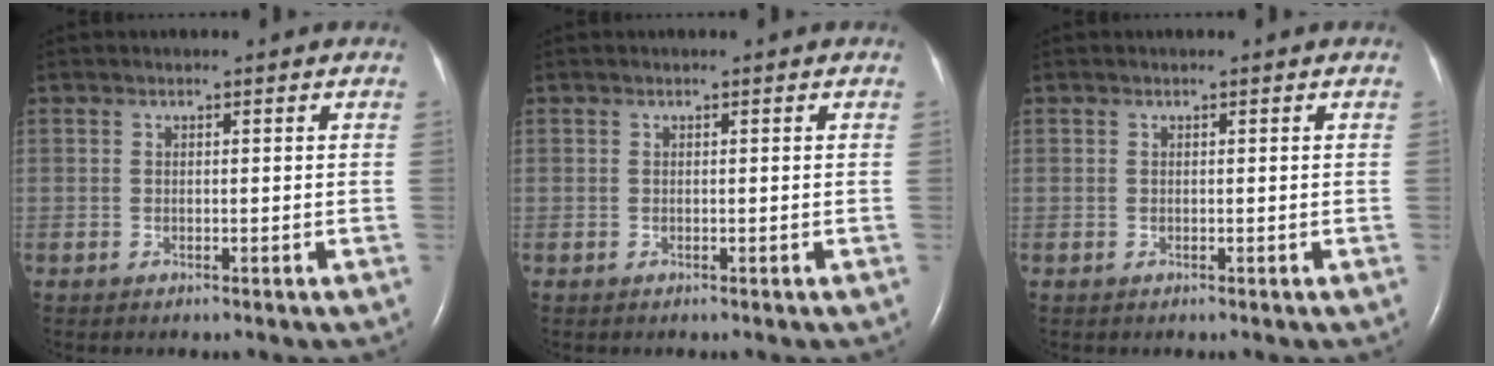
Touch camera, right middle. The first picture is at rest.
{"total": 0.0}
{"total": 0.0}